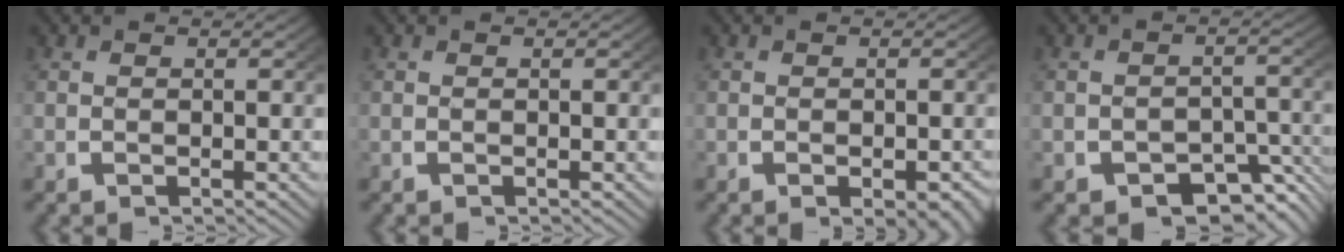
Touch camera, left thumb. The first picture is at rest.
{"total": 0.0}
{"total": 2.2, "force": [-0.8, 1.2, 1.7], "torque": [-0.026, -0.012, -0.008]}
{"total": 5.1, "force": [-2.9, 3.2, 2.7], "torque": [-0.036, -0.020, -0.038]}